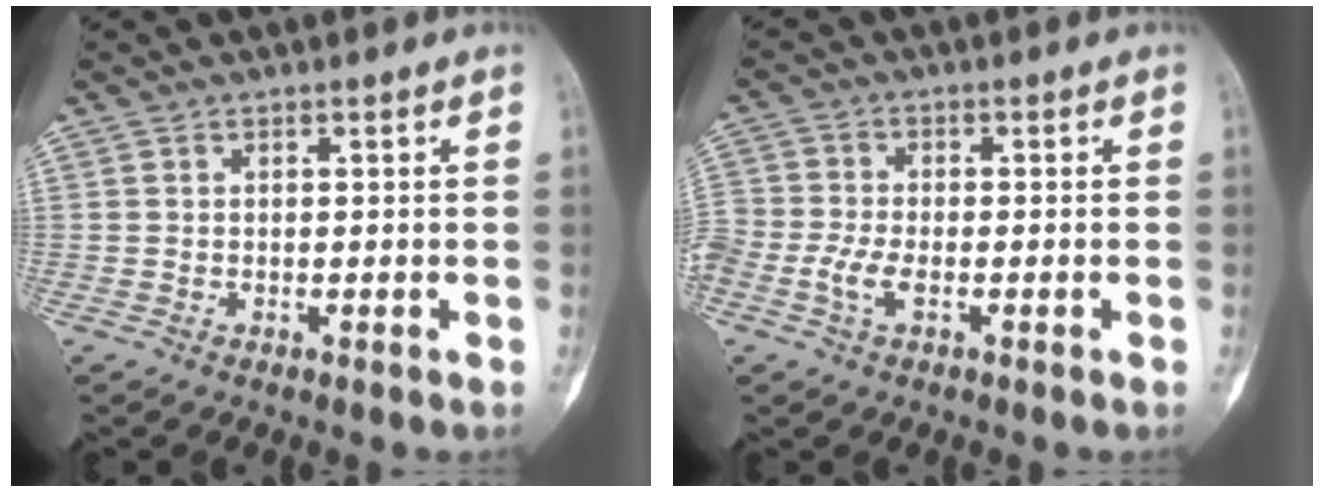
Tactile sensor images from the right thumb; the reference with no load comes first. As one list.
[{"total": 5.7, "force": [-2.2, 3.1, 4.3], "torque": [-0.104, 0.011, -0.047]}]